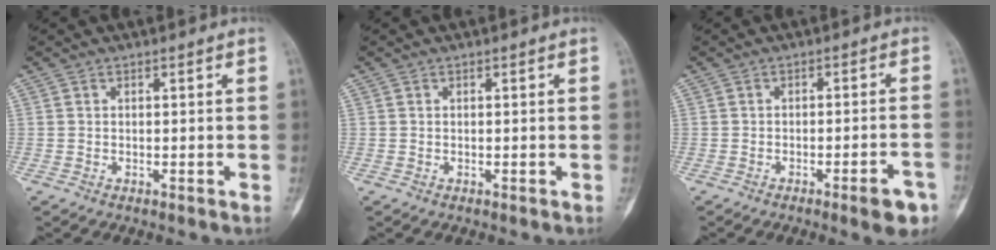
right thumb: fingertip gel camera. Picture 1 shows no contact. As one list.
[{"total": 0.0}, {"total": 5.6, "force": [-3.2, 1.0, 4.5], "torque": [-0.052, 0.015, -0.038]}]